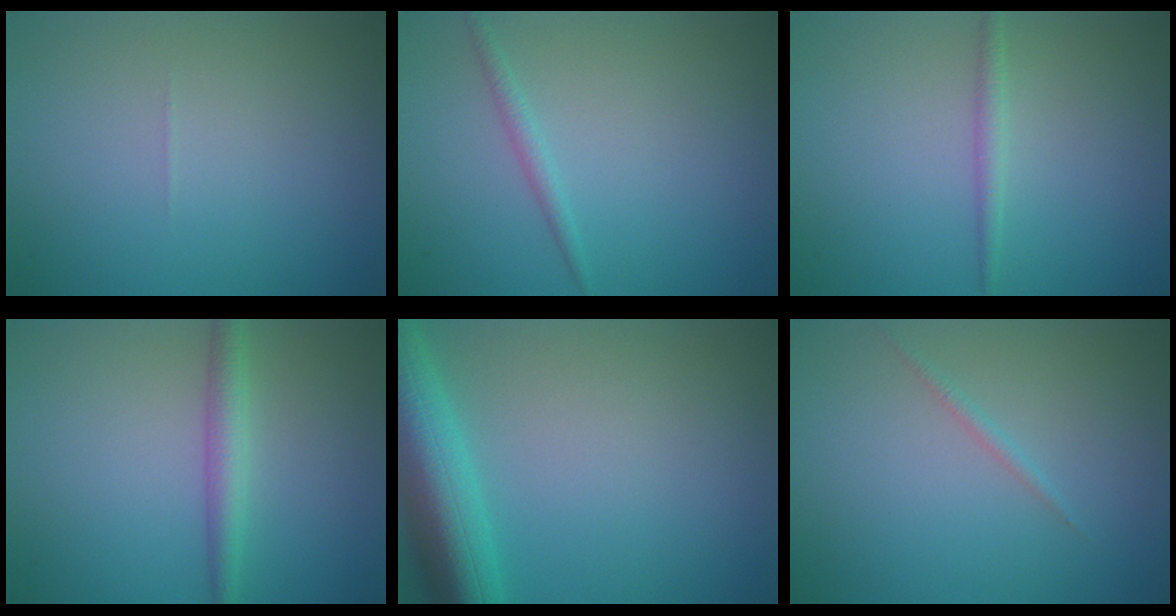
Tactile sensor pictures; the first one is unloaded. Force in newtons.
{"total": 1.1, "press": 1.1, "slide": 0.0}
{"total": 1.3, "press": 1.3, "slide": 0.1}
{"total": 2.5, "press": 2.5, "slide": 0.1}
{"total": 7.7, "press": 7.7, "slide": 0.3}
{"total": 0.7, "press": 0.7, "slide": 0.0}